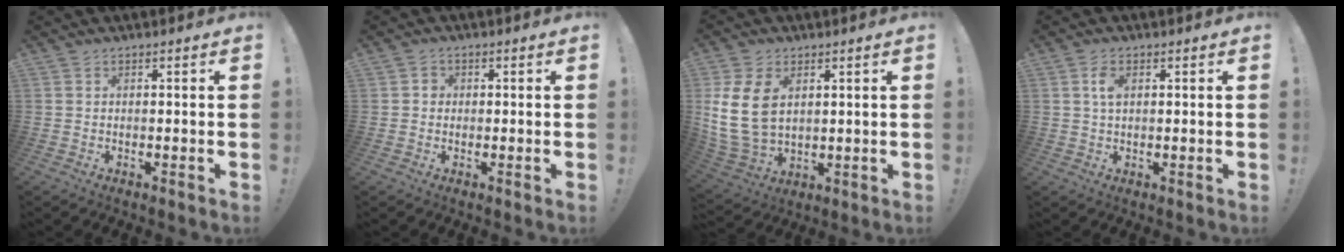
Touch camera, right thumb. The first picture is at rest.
{"total": 2.1, "force": [-0.4, 1.9, 0.8], "torque": [-0.011, 0.006, -0.009]}
{"total": 13.7, "force": [3.1, 9.6, 9.2], "torque": [-0.186, -0.015, 0.062]}
{"total": 3.6, "force": [1.1, 2.0, 2.8], "torque": [-0.048, 0.002, 0.016]}